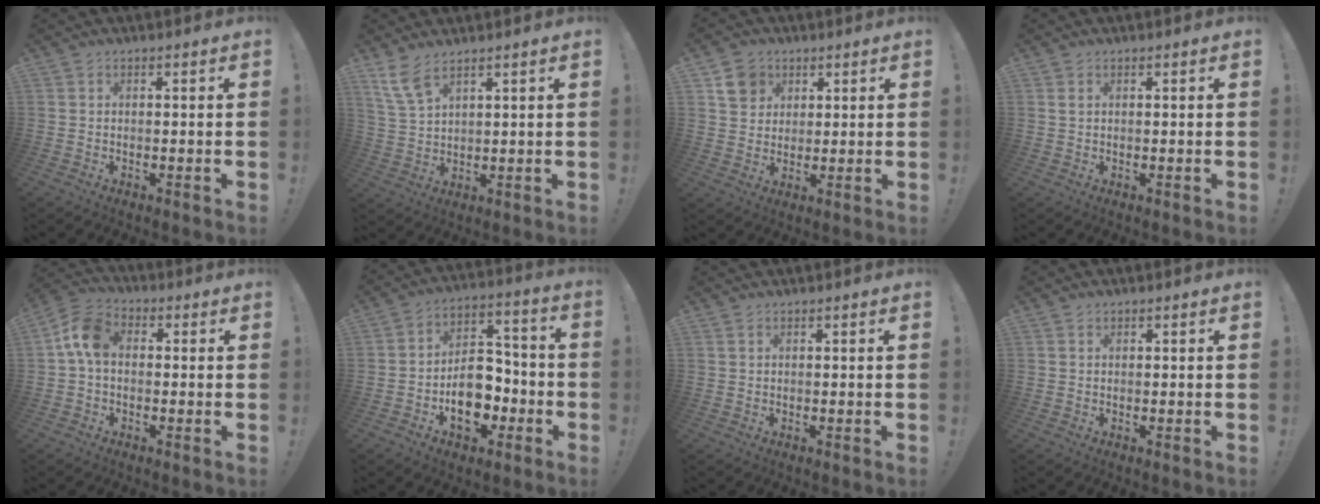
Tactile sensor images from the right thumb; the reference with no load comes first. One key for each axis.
{"total": 7.3, "fx": 5.6, "fy": 2.7, "fz": 3.9, "tx": -0.072, "ty": -0.029, "tz": 0.107}
{"total": 8.2, "fx": 4.1, "fy": 6.7, "fz": 2.4, "tx": -0.023, "ty": -0.018, "tz": 0.080}
{"total": 0.9, "fx": 0.4, "fy": 0.4, "fz": 0.7, "tx": -0.010, "ty": -0.002, "tz": 0.007}
{"total": 9.1, "fx": 0.7, "fy": 6.0, "fz": 6.8, "tx": -0.129, "ty": 0.015, "tz": 0.020}
{"total": 13.9, "fx": -5.2, "fy": 9.6, "fz": 8.6, "tx": -0.132, "ty": 0.041, "tz": -0.082}
{"total": 0.8, "fx": 0.7, "fy": 0.3, "fz": 0.3, "tx": 0.001, "ty": -0.003, "tz": 0.011}
{"total": 0.6, "fx": 0.6, "fy": 0.3, "fz": 0.0, "tx": 0.001, "ty": -0.002, "tz": 0.011}